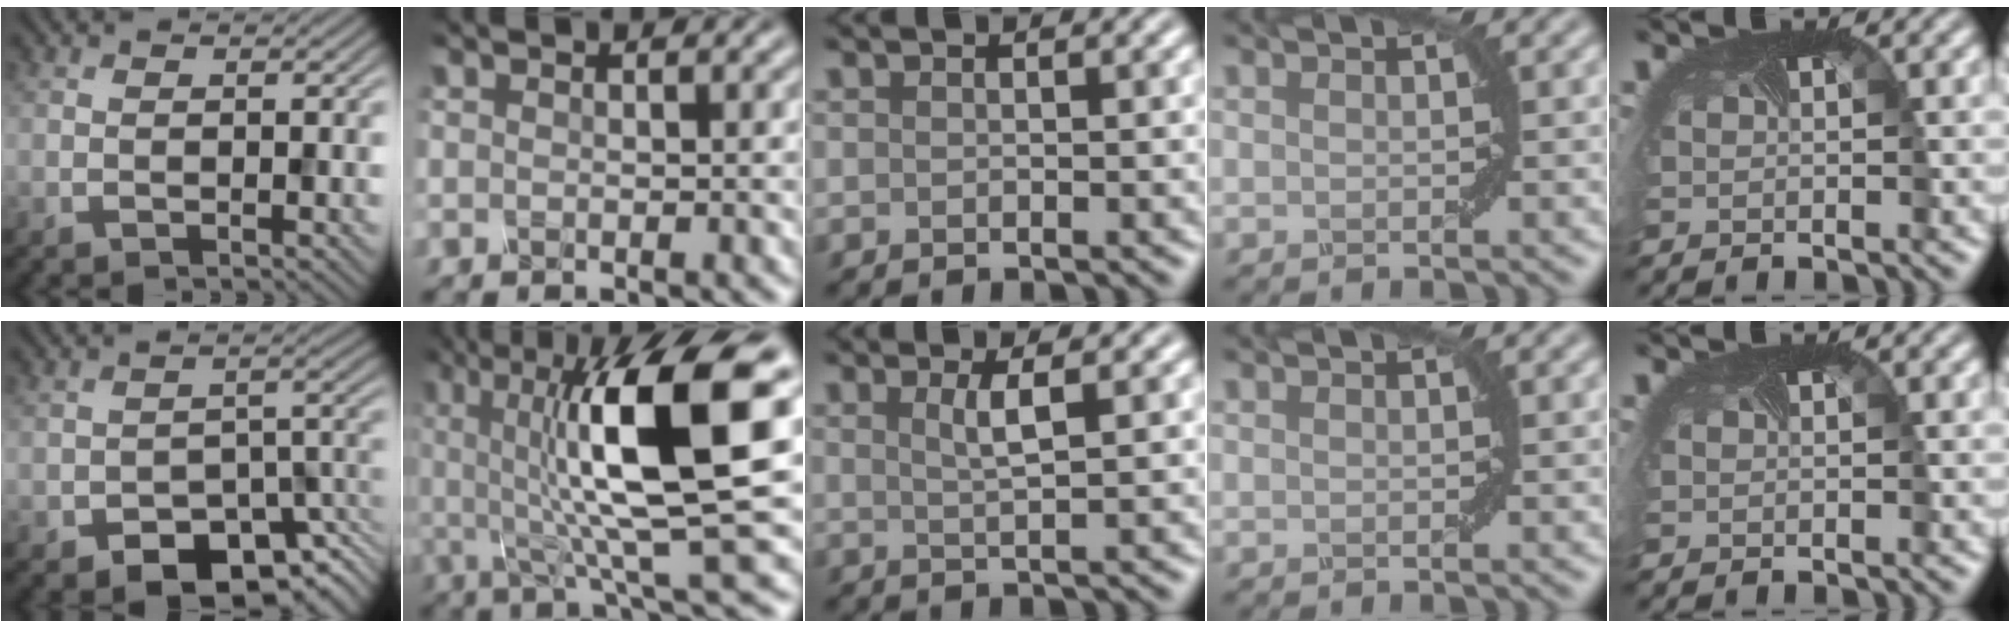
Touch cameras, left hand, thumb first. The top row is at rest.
{"thumb": {"total": 9.2, "force": [-5.8, 4.9, 5.1], "torque": [-0.066, -0.020, -0.096]}, "index": {"total": 13.5, "force": [2.5, 3.2, 12.9], "torque": [-0.212, 0.009, 0.043]}, "middle": {"total": 2.2, "force": [0.8, 0.6, 2.0], "torque": [-0.033, 0.000, 0.009]}}